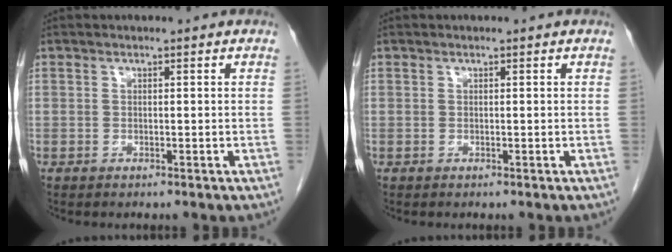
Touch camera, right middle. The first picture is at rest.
{"total": 0.0}